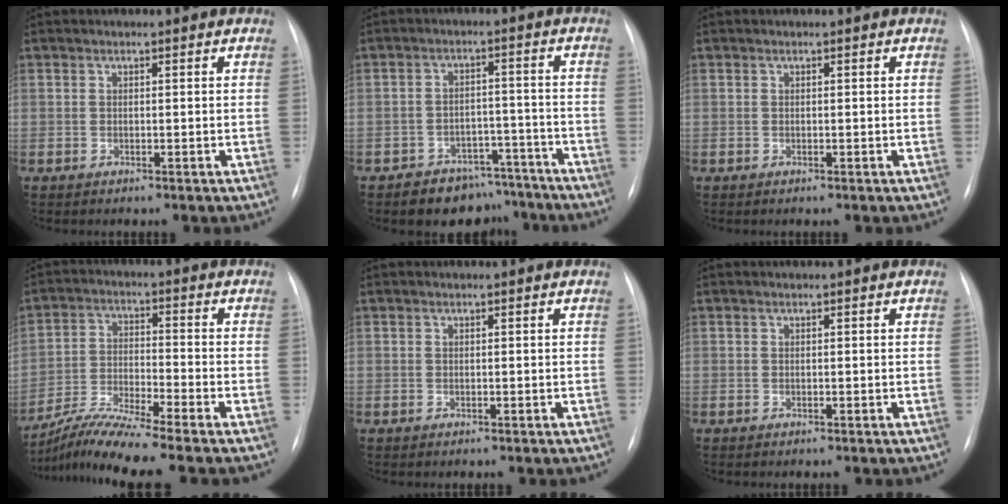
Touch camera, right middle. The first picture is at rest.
{"total": 7.9, "force": [-6.5, 4.6, 0.7], "torque": [0.014, 0.036, -0.094]}
{"total": 0.0}
{"total": 12.4, "force": [-11.2, -1.4, 5.0], "torque": [-0.097, -0.012, -0.208]}
{"total": 0.0}
{"total": 0.0}